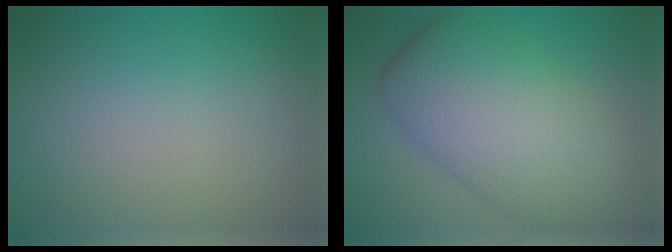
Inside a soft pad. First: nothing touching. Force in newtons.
{"total": 10.6, "press": 10.6, "slide": 0.4}